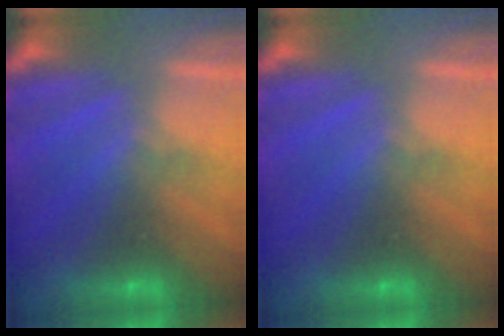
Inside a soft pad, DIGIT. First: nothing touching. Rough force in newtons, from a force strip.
{"total": 0.0}